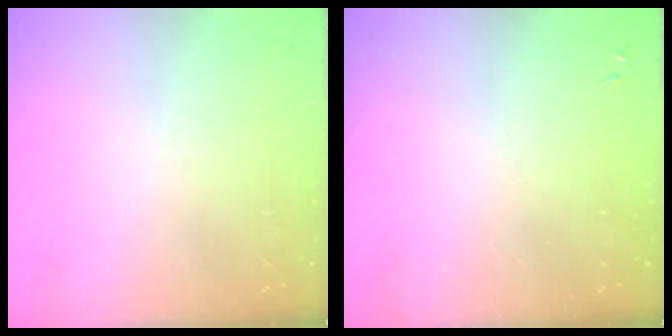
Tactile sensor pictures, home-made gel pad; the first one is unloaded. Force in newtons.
{"total": 0.0}